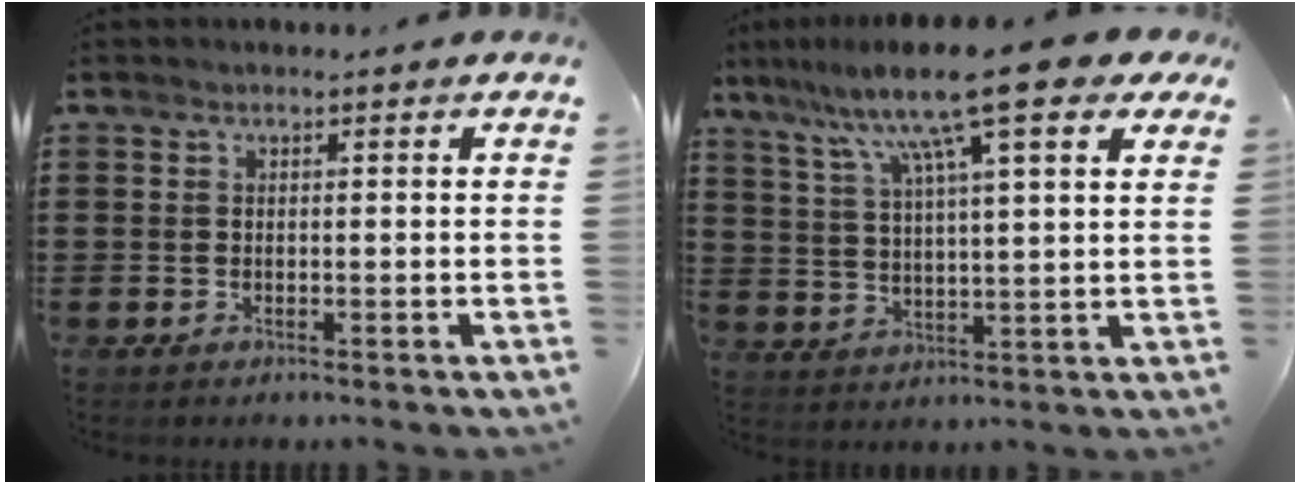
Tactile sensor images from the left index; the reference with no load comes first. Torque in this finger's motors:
{"motor_torque": [1.96, -0.18, 1.05, 0.21]}